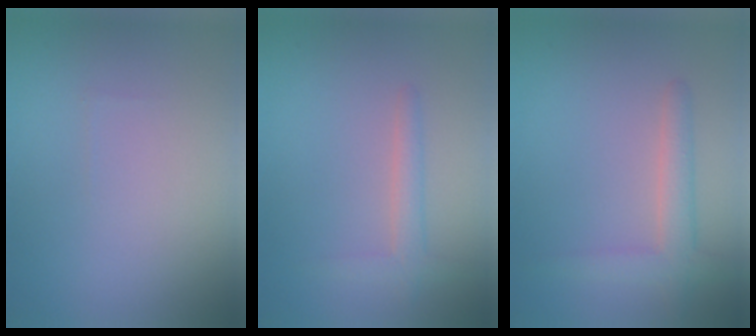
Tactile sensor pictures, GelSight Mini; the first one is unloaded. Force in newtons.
{"total": 1.9, "press": 1.9, "slide": 0.2}
{"total": 2.9, "press": 2.9, "slide": 0.2}